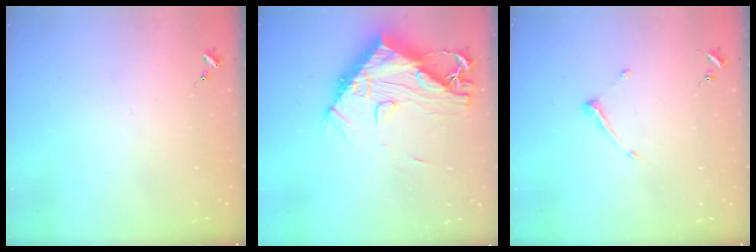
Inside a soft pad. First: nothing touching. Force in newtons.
{"total": 18.4, "press": 18.3, "slide": 1.6}
{"total": 6.7, "press": 6.7, "slide": 0.3}